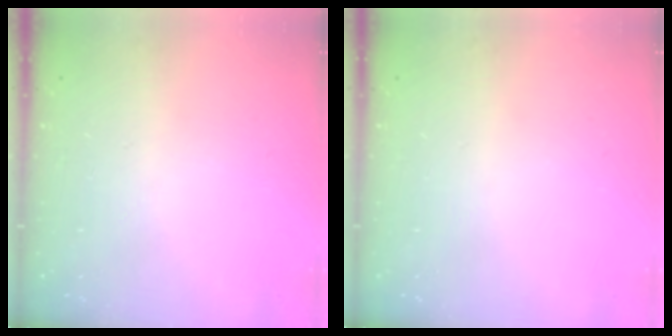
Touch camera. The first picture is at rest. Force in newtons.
{"total": 0.0}